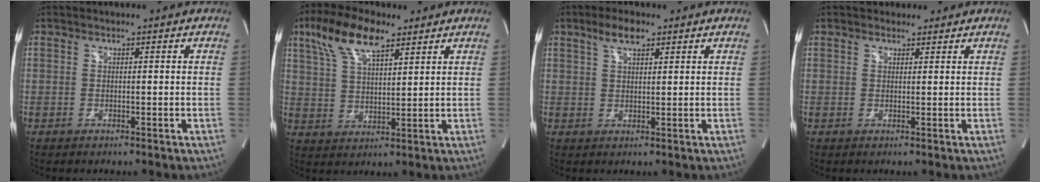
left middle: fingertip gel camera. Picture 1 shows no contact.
{"total": 10.3, "force": [6.4, 3.2, 7.4], "torque": [-0.152, 0.023, 0.124]}
{"total": 4.1, "force": [2.6, 1.4, 2.8], "torque": [-0.060, 0.012, 0.050]}
{"total": 2.5, "force": [2.0, 1.4, 0.5], "torque": [-0.007, 0.016, 0.029]}